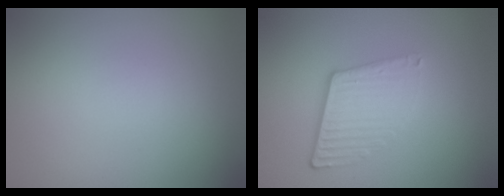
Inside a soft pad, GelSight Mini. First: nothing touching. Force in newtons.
{"total": 4.2, "press": 2.7, "slide": 3.2}